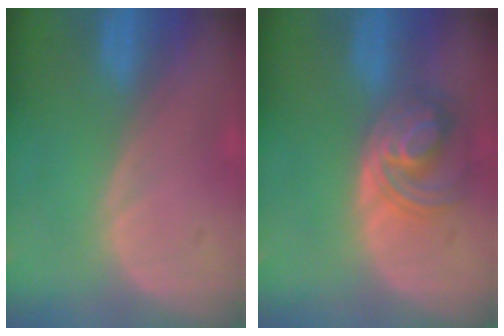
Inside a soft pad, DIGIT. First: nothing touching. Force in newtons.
{"total": 5.9, "press": 5.9, "slide": 0.2}